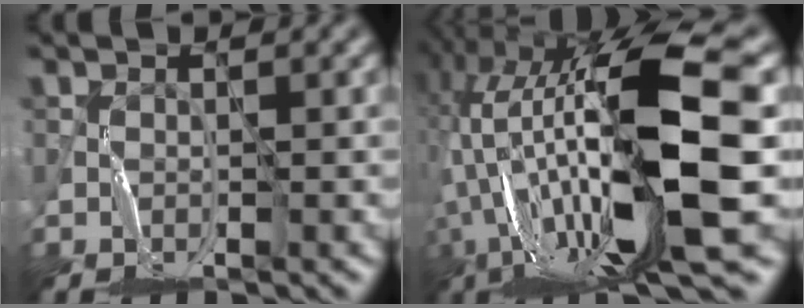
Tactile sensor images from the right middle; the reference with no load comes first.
{"total": 17.7, "force": [-1.7, 5.4, 16.8], "torque": [-0.323, -0.008, -0.020]}